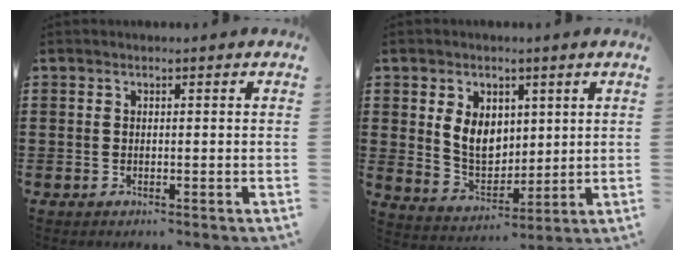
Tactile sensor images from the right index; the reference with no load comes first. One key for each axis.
{"total": 7.0, "fx": 1.9, "fy": 5.3, "fz": 4.1, "tx": -0.094, "ty": 0.010, "tz": 0.033}